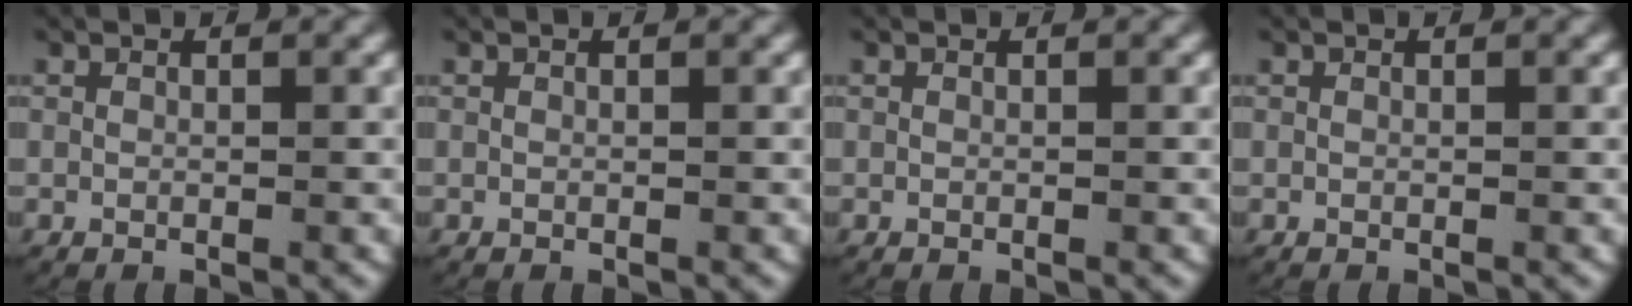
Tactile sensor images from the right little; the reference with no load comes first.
{"total": 0.0}
{"total": 0.0}
{"total": 0.0}